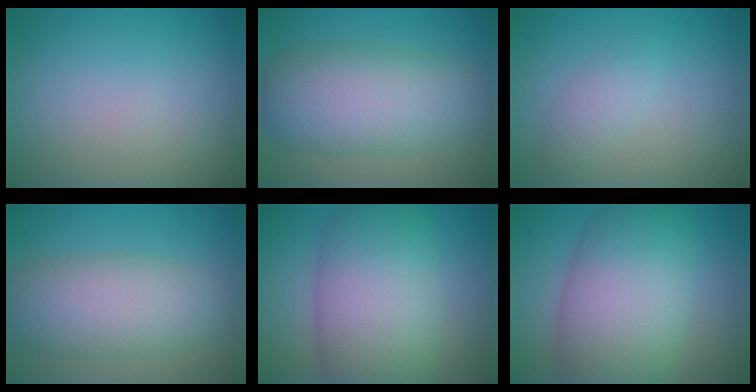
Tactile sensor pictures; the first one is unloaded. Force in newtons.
{"total": 7.9, "press": 7.9, "slide": 0.0}
{"total": 1.7, "press": 1.7, "slide": 0.0}
{"total": 6.5, "press": 6.5, "slide": 0.4}
{"total": 10.1, "press": 10.1, "slide": 0.2}
{"total": 11.0, "press": 11.0, "slide": 0.4}